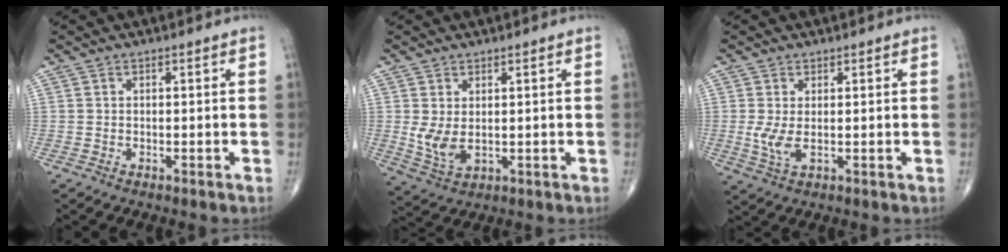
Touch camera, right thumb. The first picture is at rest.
{"total": 5.2, "force": [0.7, 2.8, 4.3], "torque": [-0.087, -0.009, 0.026]}
{"total": 3.7, "force": [0.2, 1.4, 3.4], "torque": [-0.083, -0.012, 0.009]}